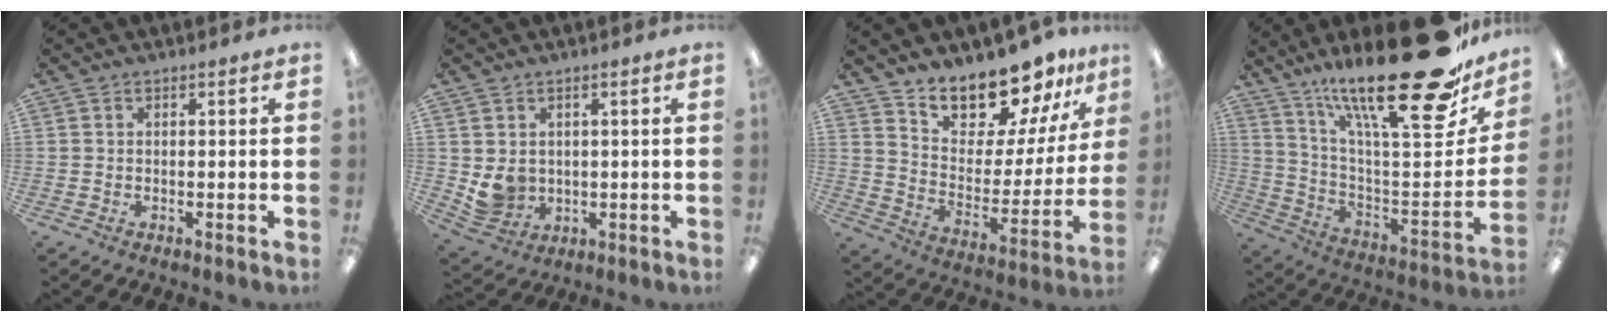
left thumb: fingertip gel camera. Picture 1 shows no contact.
{"total": 5.7, "force": [1.7, 5.0, 2.0], "torque": [-0.047, -0.008, 0.035]}
{"total": 15.2, "force": [13.9, 5.1, 3.7], "torque": [-0.063, -0.127, 0.249]}
{"total": 29.1, "force": [20.6, 7.1, 19.3], "torque": [-0.292, -0.135, 0.332]}